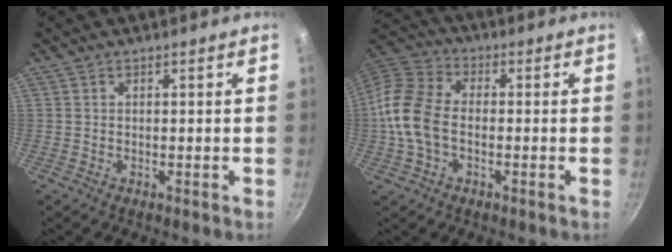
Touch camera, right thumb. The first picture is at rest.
{"total": 12.2, "force": [-1.6, 8.0, 9.1], "torque": [-0.173, 0.031, -0.050]}